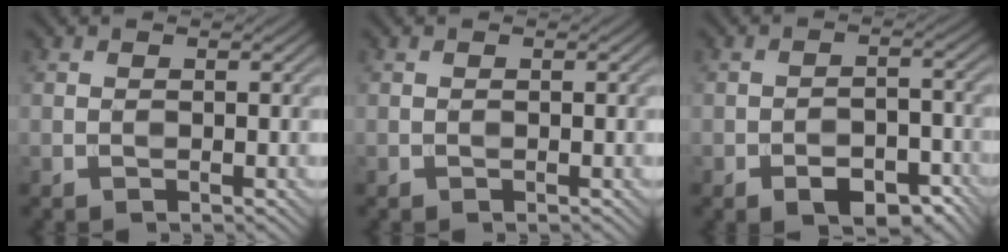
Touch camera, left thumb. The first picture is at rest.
{"total": 0.0}
{"total": 6.3, "force": [-3.6, 3.3, 3.9], "torque": [-0.054, 0.002, -0.052]}